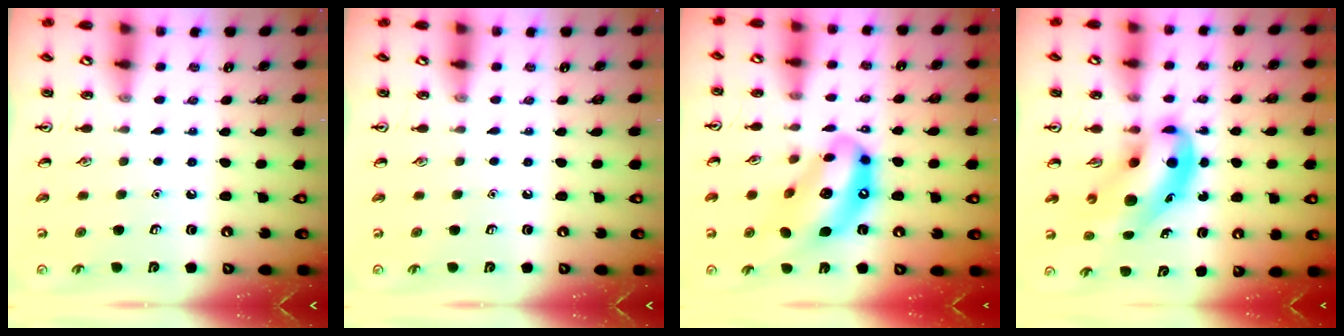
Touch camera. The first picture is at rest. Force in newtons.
{"total": 0.0}
{"total": 15.3, "press": 14.5, "slide": 4.9}
{"total": 10.0, "press": 9.6, "slide": 2.8}